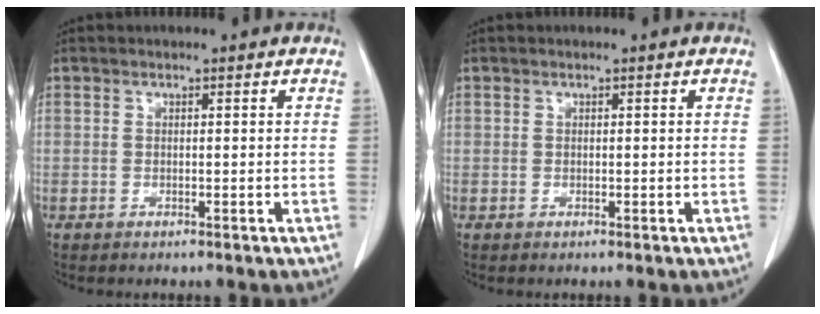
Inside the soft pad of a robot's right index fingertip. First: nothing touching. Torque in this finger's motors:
{"motor_torque": [0.31, -0.14, 0.00, 0.02]}